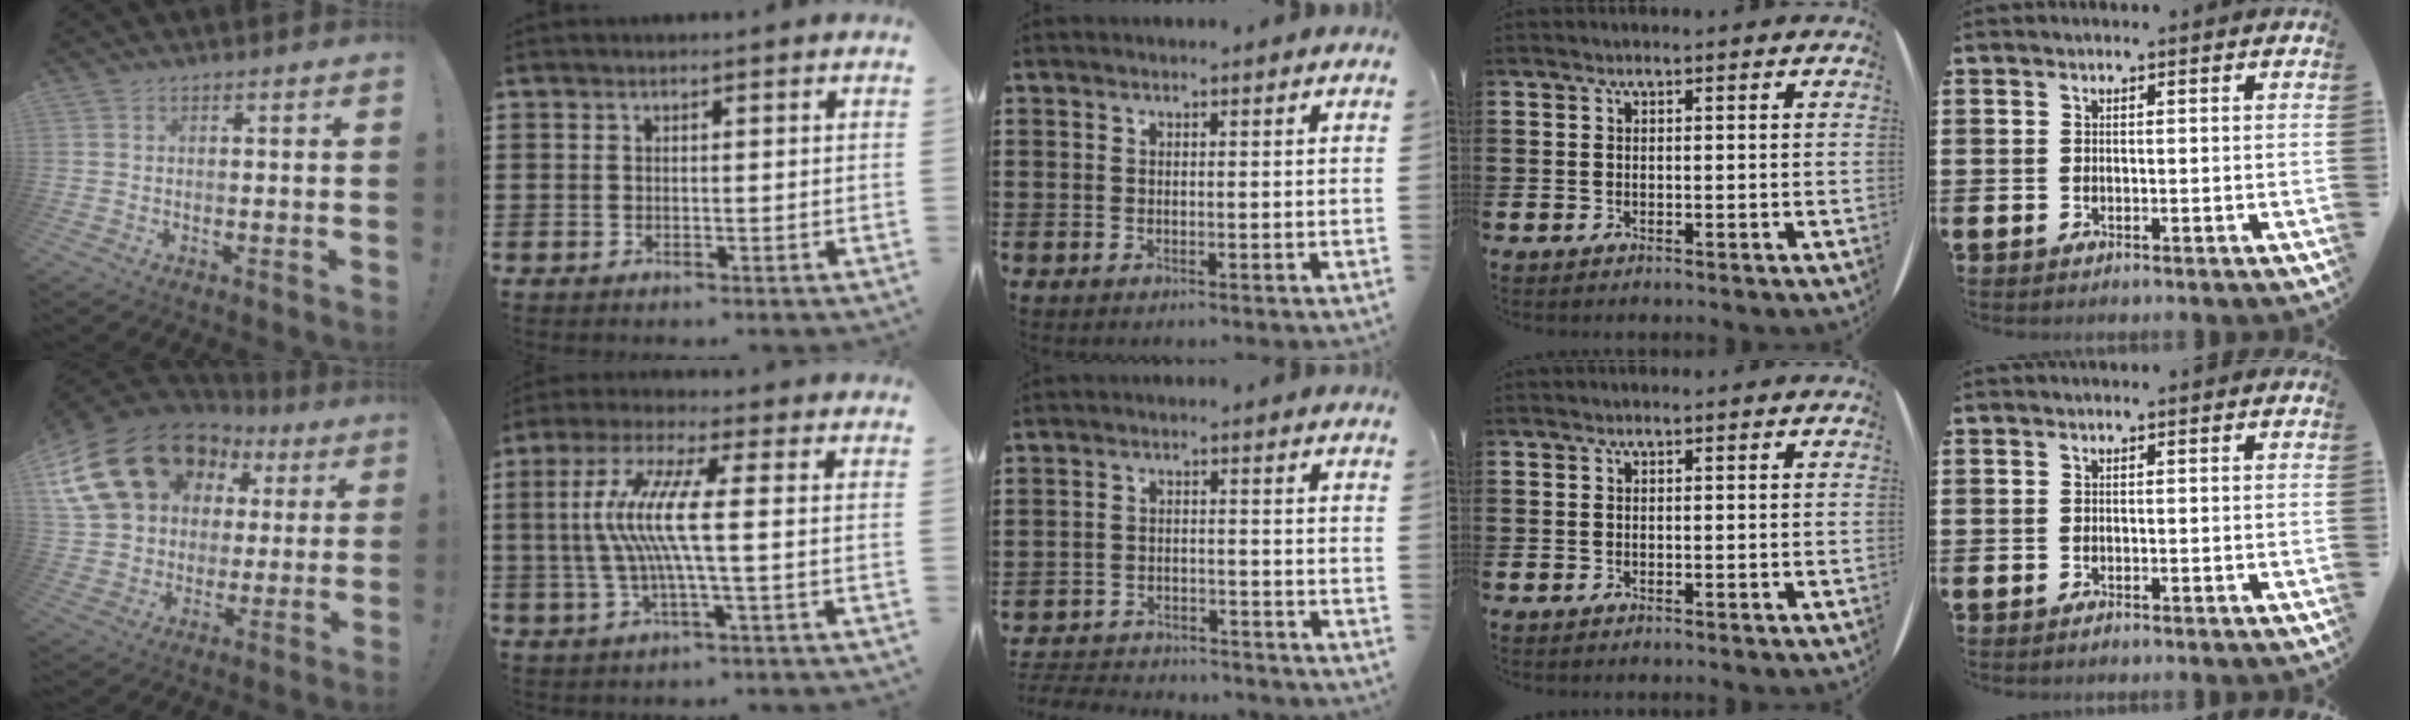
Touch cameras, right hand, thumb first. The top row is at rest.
{"thumb": {"total": 22.8, "force": [10.1, 16.1, 12.5], "torque": [-0.214, -0.038, 0.214]}, "index": {"total": 9.3, "force": [-0.4, 0.3, 9.3], "torque": [-0.205, -0.016, -0.021]}, "middle": {"total": 3.8, "force": [-3.8, 0.4, 0.1], "torque": [-0.014, 0.000, -0.083]}}